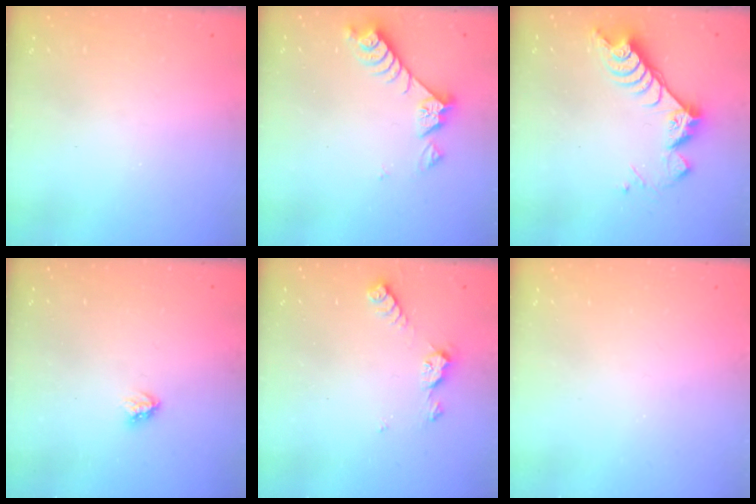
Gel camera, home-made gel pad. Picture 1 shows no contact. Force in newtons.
{"total": 7.4, "press": 7.4, "slide": 0.4}
{"total": 10.1, "press": 10.0, "slide": 1.0}
{"total": 3.0, "press": 2.9, "slide": 0.4}
{"total": 5.5, "press": 5.4, "slide": 0.6}
{"total": 0.0}